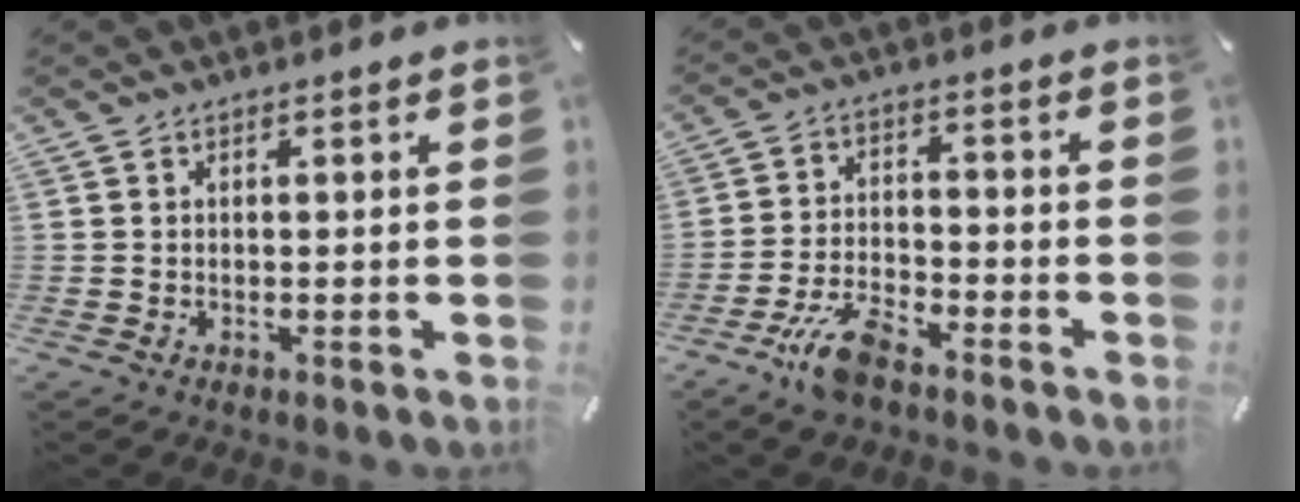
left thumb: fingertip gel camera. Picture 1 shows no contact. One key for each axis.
{"total": 8.3, "fx": -6.1, "fy": 2.9, "fz": 5.0, "tx": -0.111, "ty": 0.020, "tz": -0.116}